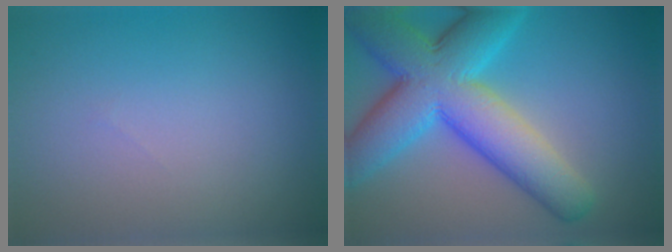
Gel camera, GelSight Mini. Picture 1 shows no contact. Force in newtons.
{"total": 11.3, "press": 11.3, "slide": 0.2}